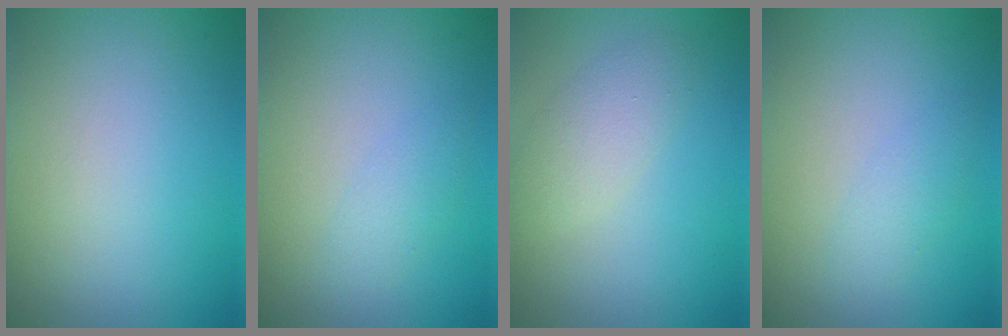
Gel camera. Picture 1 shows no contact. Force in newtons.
{"total": 1.4, "press": 1.4, "slide": 0.0}
{"total": 2.6, "press": 2.6, "slide": 0.2}
{"total": 1.4, "press": 1.4, "slide": 0.0}